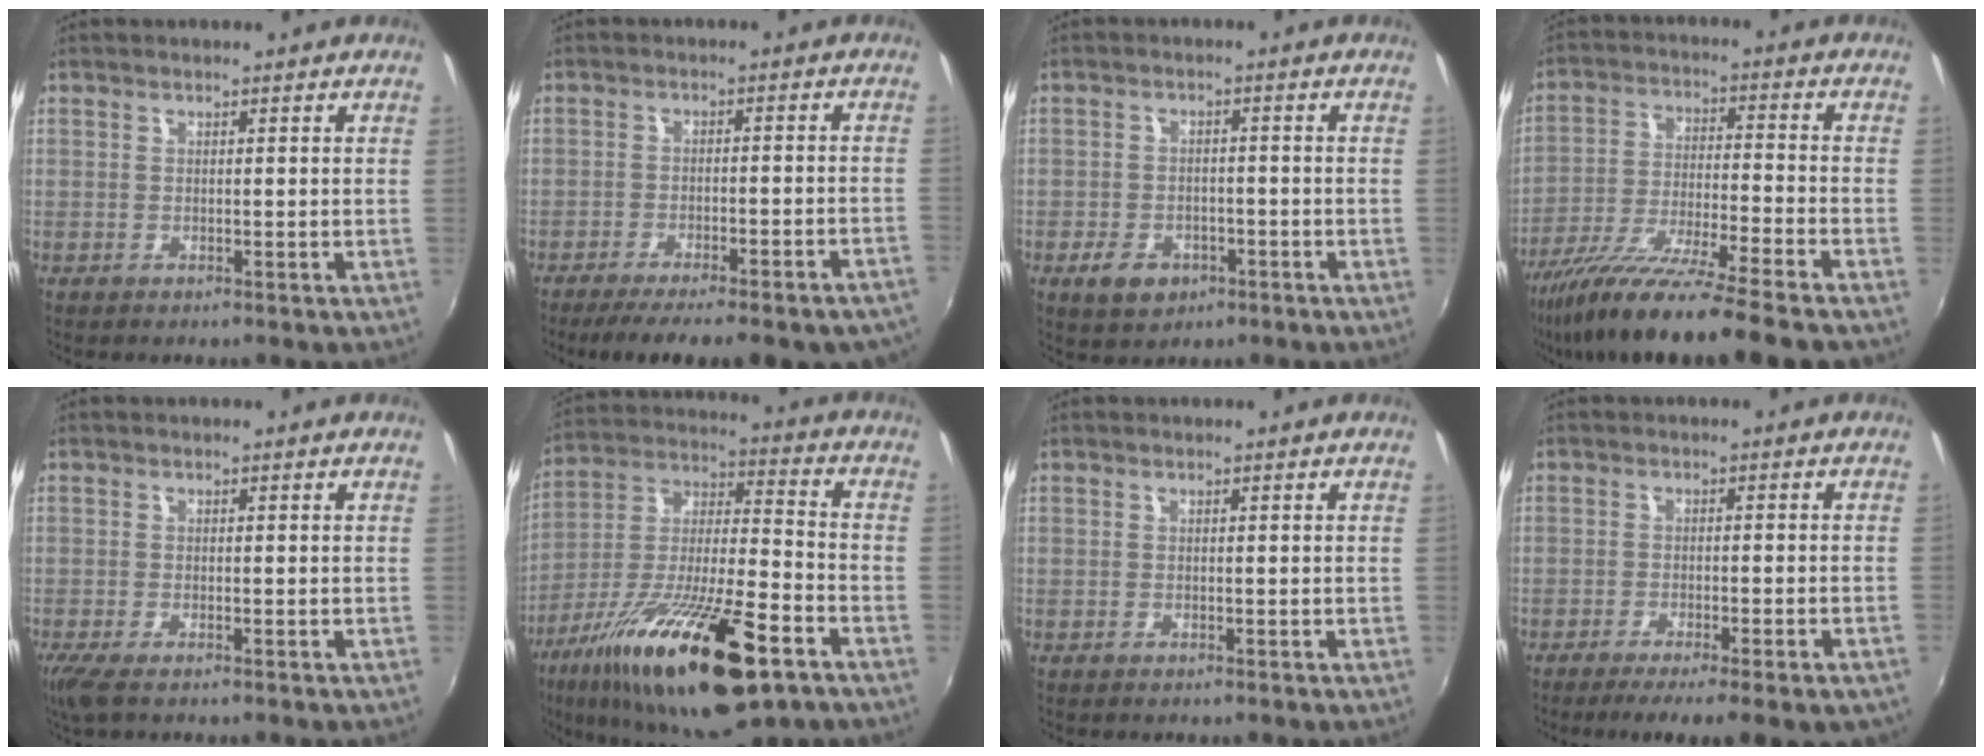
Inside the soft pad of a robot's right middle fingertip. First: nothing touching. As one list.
[{"total": 18.8, "force": [-15.5, 3.9, 9.8], "torque": [-0.155, -0.036, -0.197]}, {"total": 6.4, "force": [-3.4, 4.3, 3.3], "torque": [-0.086, -0.002, -0.048]}, {"total": 18.4, "force": [-14.8, -0.2, 11.0], "torque": [-0.206, -0.051, -0.251]}, {"total": 2.7, "force": [-1.6, 0.2, 2.1], "torque": [-0.045, -0.011, -0.031]}, {"total": 27.0, "force": [-14.3, 7.5, 21.6], "torque": [-0.382, -0.047, -0.243]}, {"total": 0.0}, {"total": 10.5, "force": [-7.6, 1.4, 7.1], "torque": [-0.117, -0.037, -0.103]}]